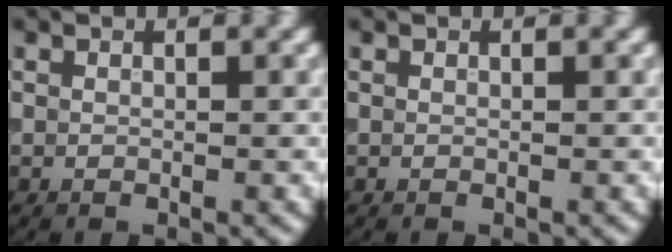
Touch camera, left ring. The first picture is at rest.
{"total": 0.0}